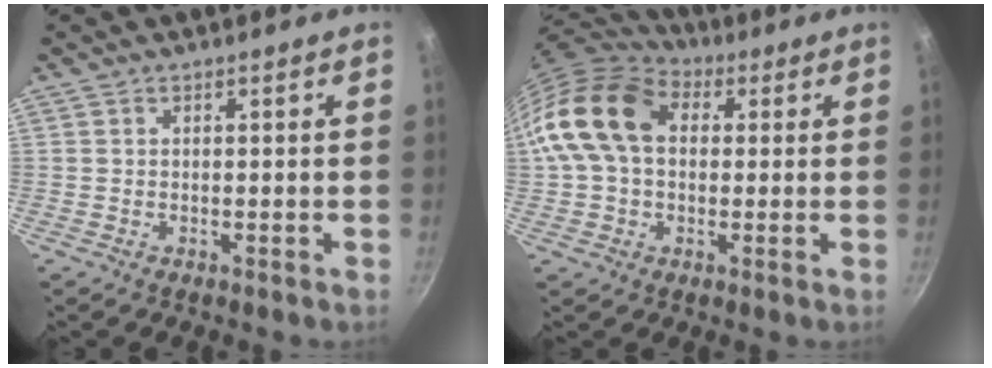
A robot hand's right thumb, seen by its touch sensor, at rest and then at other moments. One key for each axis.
{"total": 16.3, "fx": 2.5, "fy": 11.6, "fz": 11.2, "tx": -0.188, "ty": 0.029, "tz": 0.030}